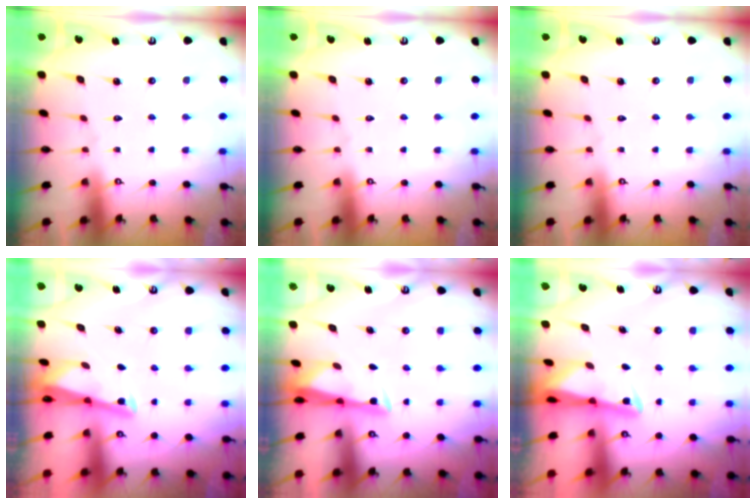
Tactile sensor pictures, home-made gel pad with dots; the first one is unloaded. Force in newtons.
{"total": 0.0}
{"total": 0.0}
{"total": 2.3, "press": 2.3, "slide": 0.2}
{"total": 3.3, "press": 3.2, "slide": 0.8}
{"total": 2.3, "press": 2.2, "slide": 0.4}